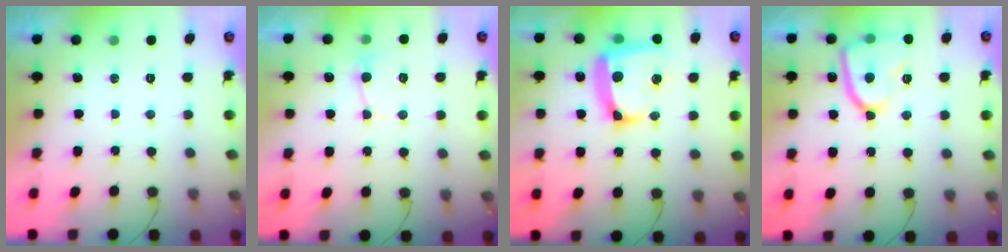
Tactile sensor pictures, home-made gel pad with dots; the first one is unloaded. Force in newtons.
{"total": 4.2, "press": 4.2, "slide": 0.5}
{"total": 15.1, "press": 14.9, "slide": 2.4}
{"total": 13.7, "press": 13.6, "slide": 1.4}